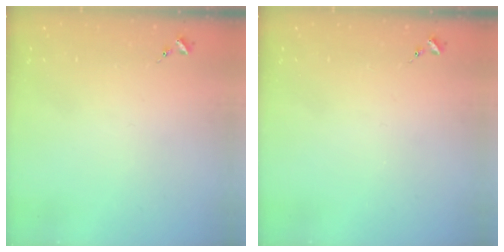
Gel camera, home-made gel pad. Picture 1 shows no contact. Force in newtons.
{"total": 0.0}